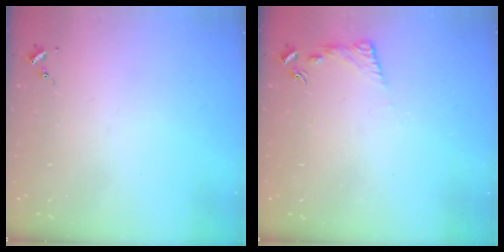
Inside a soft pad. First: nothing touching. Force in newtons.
{"total": 6.0, "press": 6.0, "slide": 0.4}